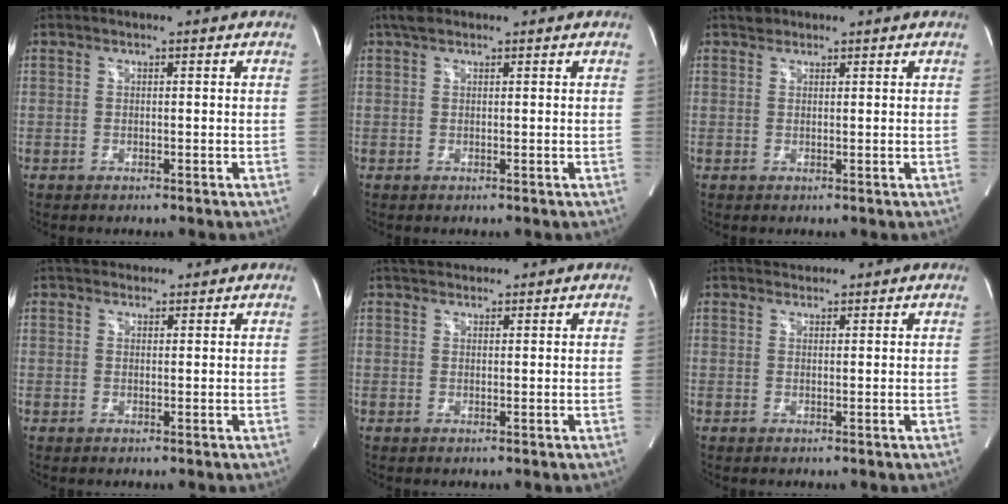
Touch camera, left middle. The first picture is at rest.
{"total": 1.8, "force": [1.3, 0.9, 1.0], "torque": [-0.022, 0.019, 0.023]}
{"total": 1.2, "force": [0.9, 0.8, 0.1], "torque": [0.002, 0.007, 0.012]}
{"total": 3.0, "force": [2.5, 1.5, 0.6], "torque": [-0.004, 0.020, 0.037]}
{"total": 3.3, "force": [2.8, 1.4, 0.9], "torque": [-0.013, 0.024, 0.044]}
{"total": 1.7, "force": [1.5, 0.7, -0.1], "torque": [-0.001, 0.012, 0.024]}